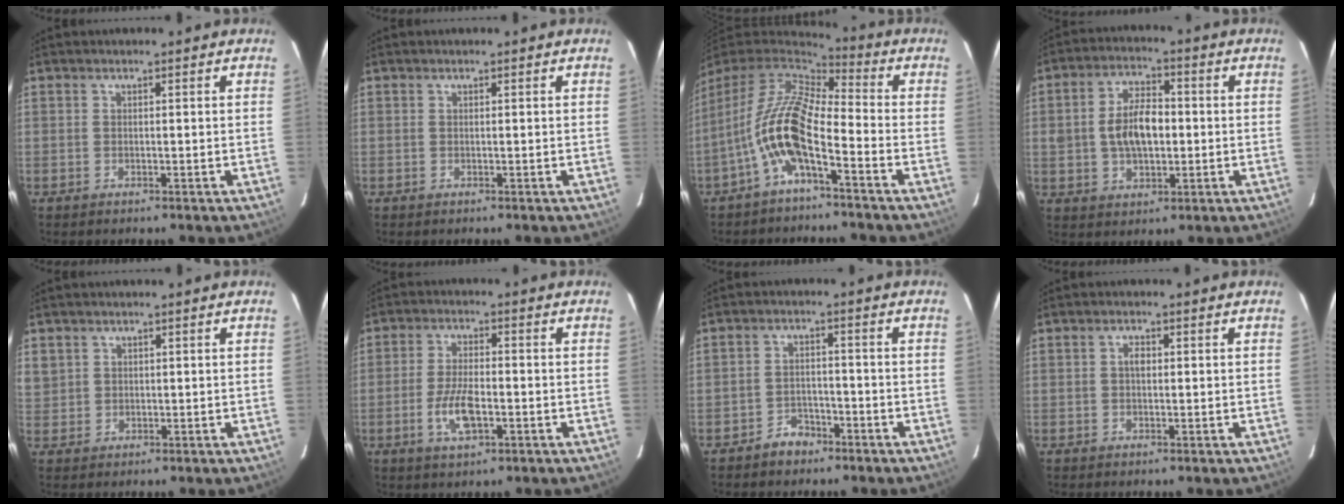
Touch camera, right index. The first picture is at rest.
{"total": 0.0}
{"total": 13.3, "force": [-5.0, 4.4, 11.5], "torque": [-0.227, 0.001, -0.101]}
{"total": 9.4, "force": [-0.2, 5.4, 7.7], "torque": [-0.144, 0.015, 0.001]}
{"total": 4.1, "force": [1.4, 3.7, 0.8], "torque": [-0.009, 0.007, 0.034]}
{"total": 7.2, "force": [-2.4, 3.0, 6.1], "torque": [-0.128, -0.006, -0.043]}
{"total": 4.4, "force": [-3.4, 2.7, 1.0], "torque": [-0.030, 0.014, -0.051]}
{"total": 1.5, "force": [0.1, 1.0, 1.2], "torque": [-0.021, 0.007, 0.001]}